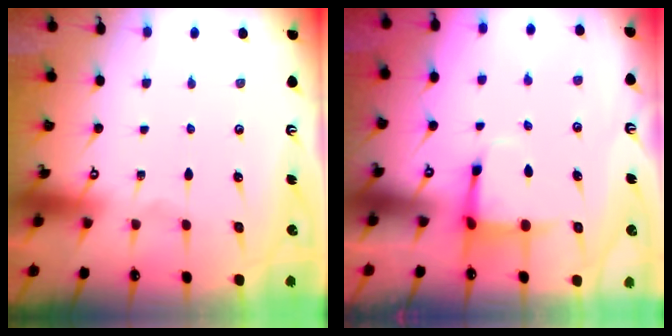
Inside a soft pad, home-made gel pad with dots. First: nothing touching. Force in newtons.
{"total": 3.7, "press": 3.5, "slide": 1.4}